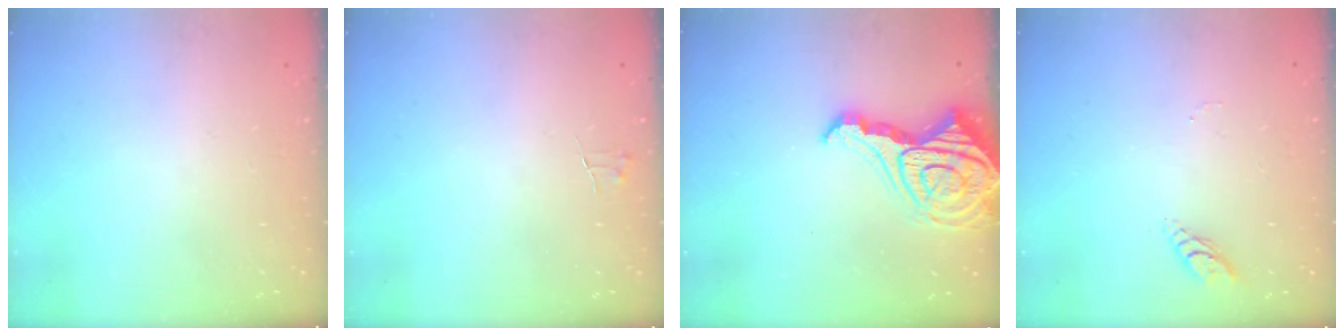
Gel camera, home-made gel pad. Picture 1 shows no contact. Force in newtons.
{"total": 3.9, "press": 3.9, "slide": 0.4}
{"total": 17.9, "press": 17.8, "slide": 1.9}
{"total": 4.6, "press": 4.5, "slide": 0.4}